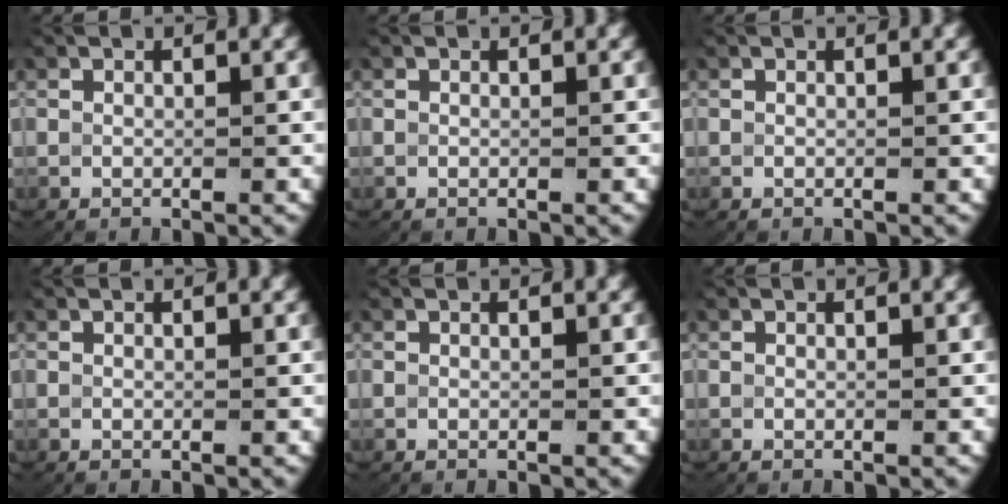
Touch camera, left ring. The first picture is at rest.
{"total": 0.0}
{"total": 0.0}
{"total": 0.0}
{"total": 0.7, "force": [0.0, -0.7, -0.3], "torque": [0.002, -0.008, 0.009]}
{"total": 0.0}